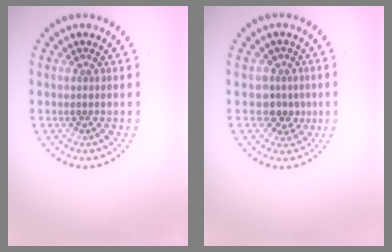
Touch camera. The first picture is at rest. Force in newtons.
{"total": 2.3, "press": 1.8, "slide": 1.4}